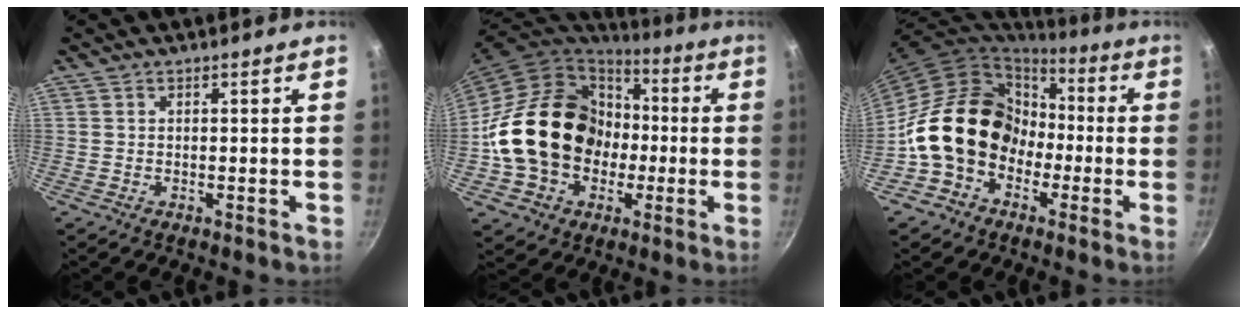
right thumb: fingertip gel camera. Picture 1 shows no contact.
{"total": 22.5, "force": [-1.0, 18.4, 12.8], "torque": [-0.200, 0.043, -0.005]}
{"total": 17.3, "force": [-2.4, 14.2, 9.6], "torque": [-0.119, 0.059, -0.040]}